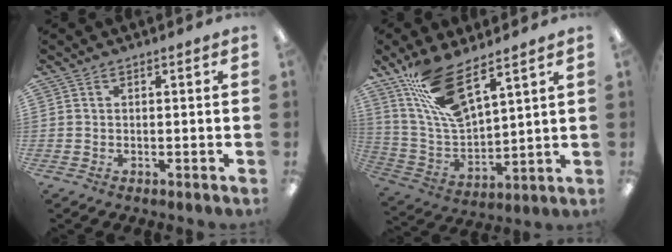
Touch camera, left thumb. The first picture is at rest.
{"total": 15.3, "force": [10.8, 4.9, 9.6], "torque": [-0.212, -0.048, 0.193]}